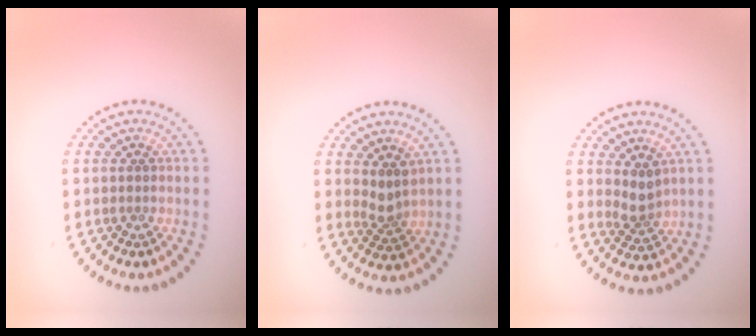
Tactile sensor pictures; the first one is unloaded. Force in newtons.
{"total": 1.9, "press": 1.4, "slide": 1.2}
{"total": 1.9, "press": 1.5, "slide": 1.2}